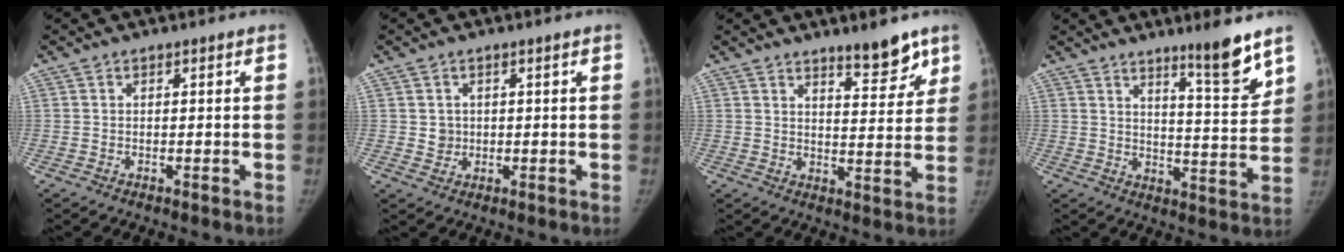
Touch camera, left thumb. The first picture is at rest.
{"total": 2.1, "force": [0.2, 2.1, 0.6], "torque": [0.004, 0.001, 0.008]}
{"total": 7.7, "force": [5.8, 2.3, 4.5], "torque": [-0.032, -0.043, 0.083]}
{"total": 9.8, "force": [7.0, 0.9, 6.8], "torque": [-0.081, -0.061, 0.108]}